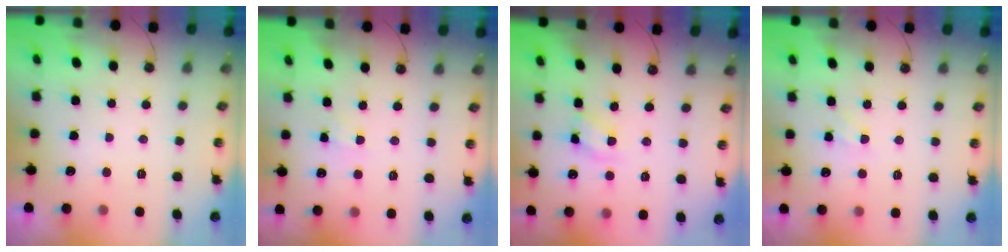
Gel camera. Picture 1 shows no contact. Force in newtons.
{"total": 2.0, "press": 2.0, "slide": 0.3}
{"total": 8.2, "press": 8.2, "slide": 0.5}
{"total": 4.7, "press": 4.7, "slide": 0.7}